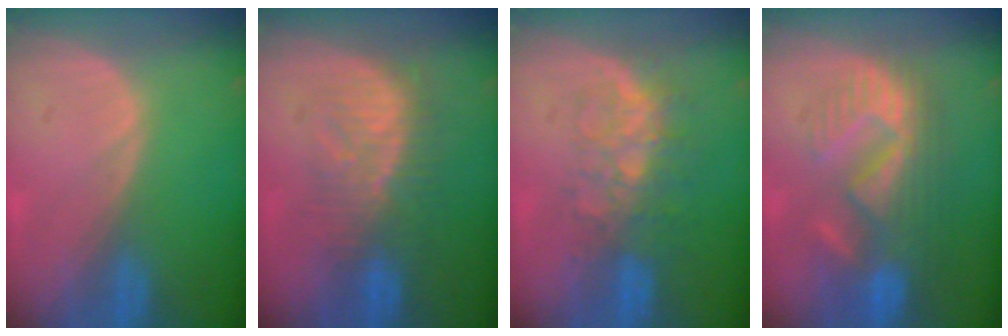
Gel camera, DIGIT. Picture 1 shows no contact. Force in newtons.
{"total": 8.1, "press": 7.9, "slide": 1.7}
{"total": 8.2, "press": 7.0, "slide": 4.1}
{"total": 10.8, "press": 9.7, "slide": 4.7}